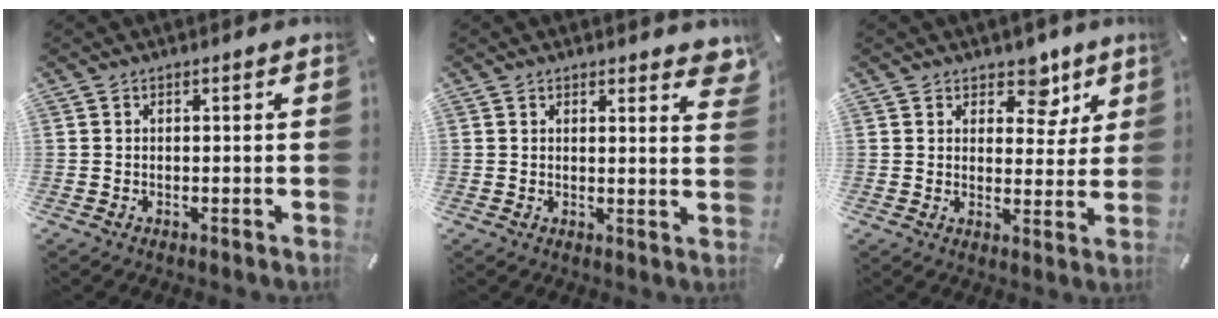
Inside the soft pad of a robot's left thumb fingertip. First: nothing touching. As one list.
[{"total": 3.6, "force": [2.8, 1.2, 1.9], "torque": [-0.021, -0.016, 0.046]}, {"total": 7.6, "force": [4.9, 5.0, 2.8], "torque": [-0.016, -0.037, 0.080]}]